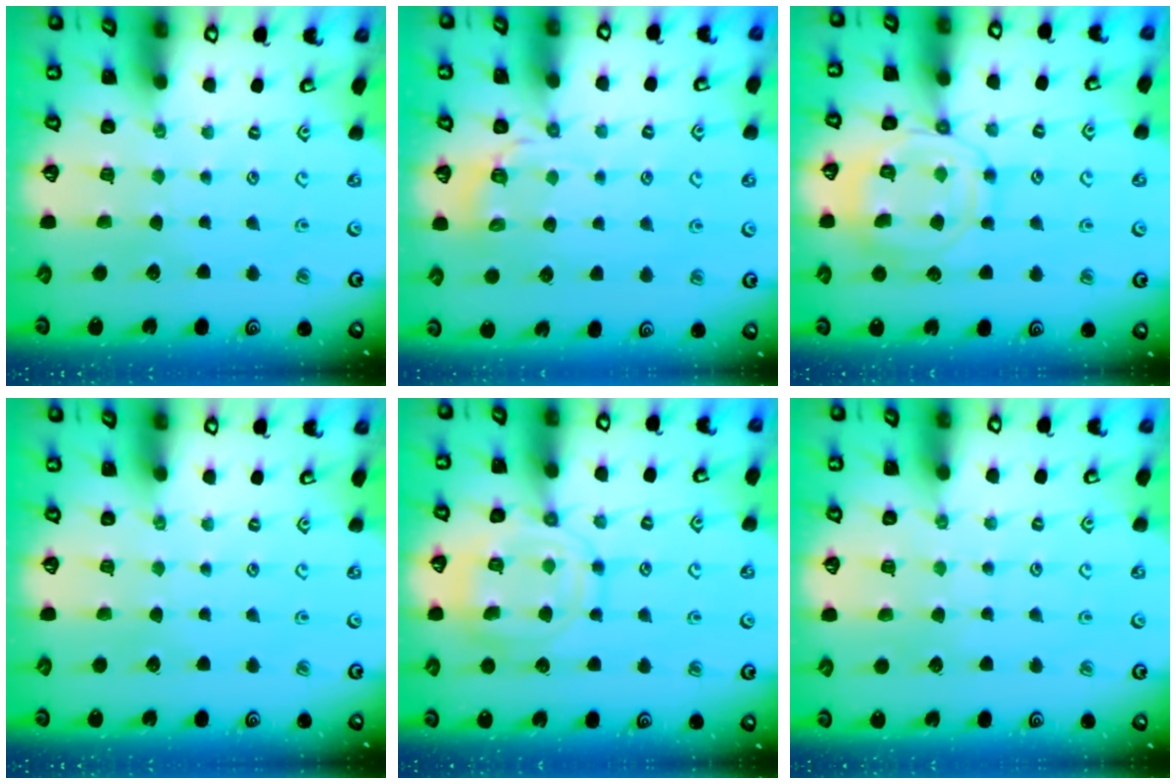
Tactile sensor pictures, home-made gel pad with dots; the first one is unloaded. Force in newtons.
{"total": 3.4, "press": 2.9, "slide": 1.7}
{"total": 12.4, "press": 12.3, "slide": 1.3}
{"total": 0.0}
{"total": 13.8, "press": 13.8, "slide": 1.2}
{"total": 3.9, "press": 3.8, "slide": 0.7}